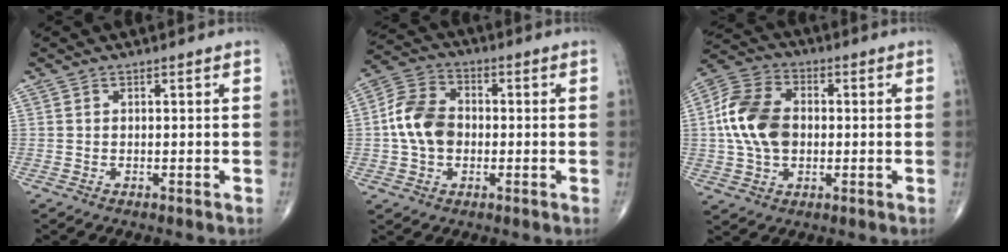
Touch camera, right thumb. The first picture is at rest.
{"total": 10.1, "force": [-0.6, 7.3, 6.9], "torque": [-0.121, 0.026, -0.021]}
{"total": 13.6, "force": [0.4, 9.3, 9.9], "torque": [-0.185, 0.019, 0.002]}